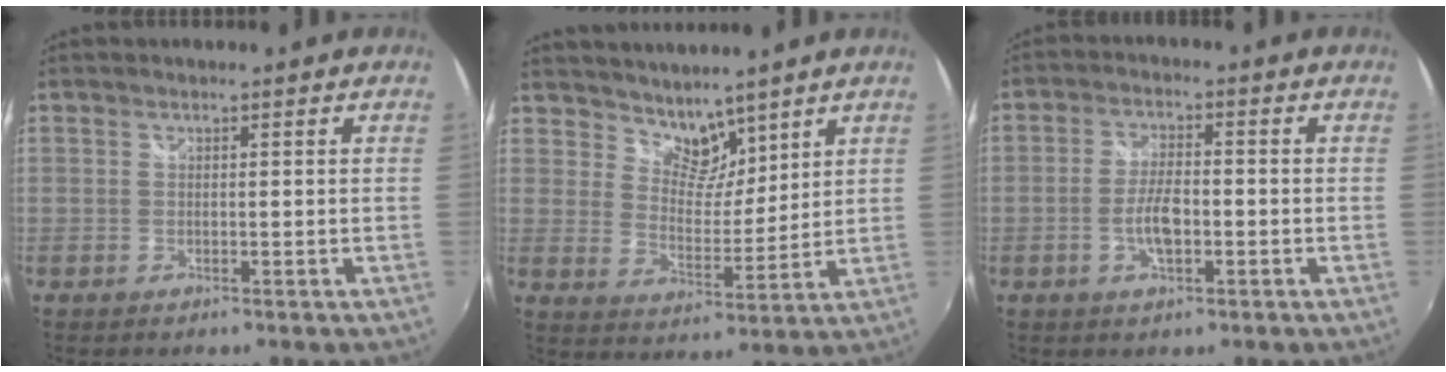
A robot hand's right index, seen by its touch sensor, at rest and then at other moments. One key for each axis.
{"total": 7.7, "fx": 6.3, "fy": 3.8, "fz": 2.2, "tx": -0.025, "ty": 0.000, "tz": 0.115}
{"total": 5.7, "fx": -1.7, "fy": 2.3, "fz": 4.9, "tx": -0.099, "ty": 0.001, "tz": -0.030}